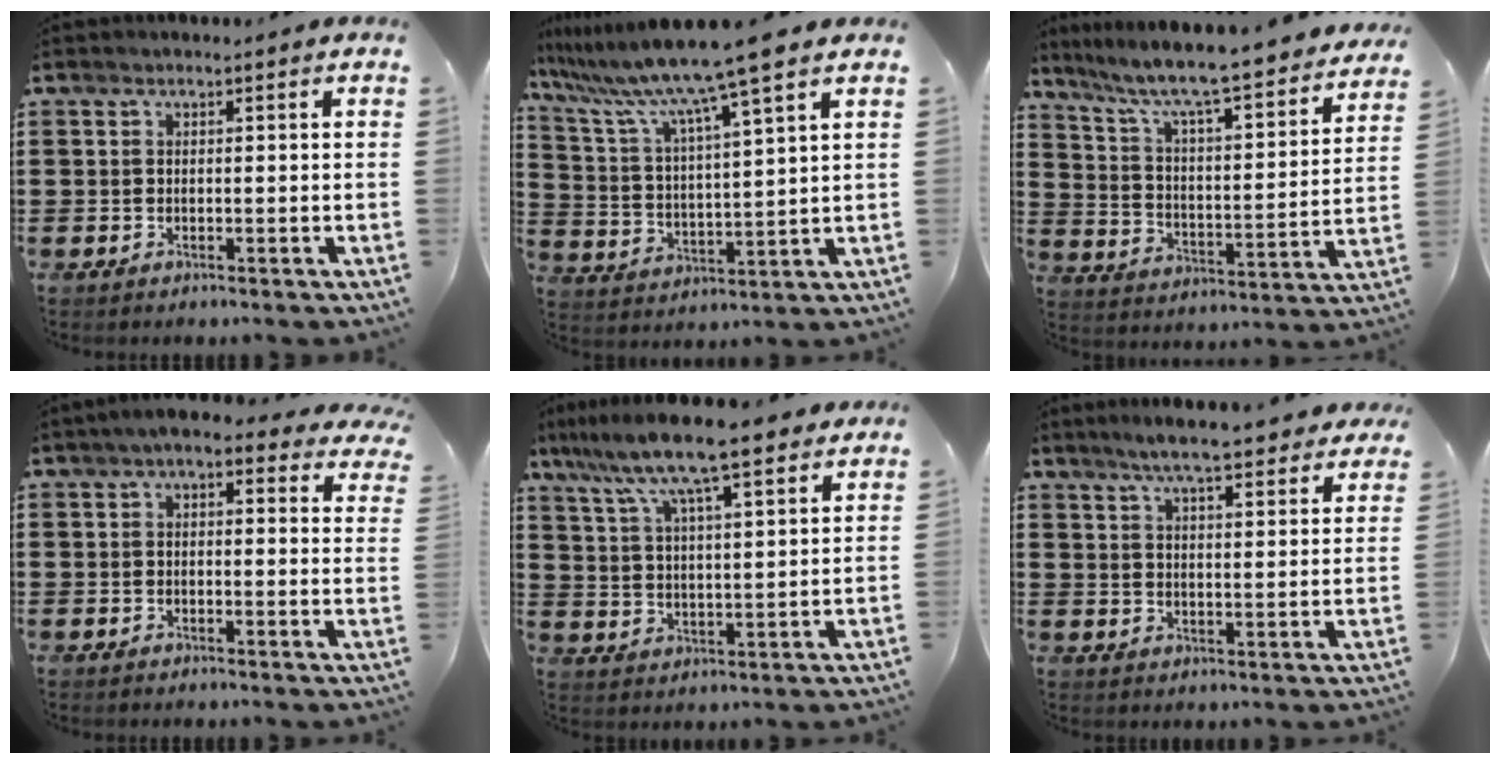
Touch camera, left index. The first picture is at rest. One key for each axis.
{"total": 10.1, "fx": 8.3, "fy": -1.2, "fz": 5.7, "tx": -0.144, "ty": -0.054, "tz": 0.130}
{"total": 6.3, "fx": 5.4, "fy": 0.0, "fz": 3.3, "tx": -0.090, "ty": -0.052, "tz": 0.080}
{"total": 4.7, "fx": 3.6, "fy": 1.3, "fz": 2.7, "tx": -0.063, "ty": -0.002, "tz": 0.064}
{"total": 9.5, "fx": 7.8, "fy": 0.8, "fz": 5.3, "tx": -0.129, "ty": -0.028, "tz": 0.133}
{"total": 6.5, "fx": 5.8, "fy": 0.4, "fz": 2.9, "tx": -0.074, "ty": -0.016, "tz": 0.104}